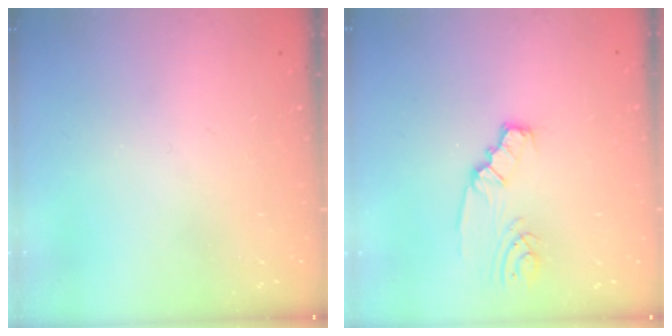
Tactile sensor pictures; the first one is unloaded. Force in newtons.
{"total": 2.7, "press": 2.7, "slide": 0.4}